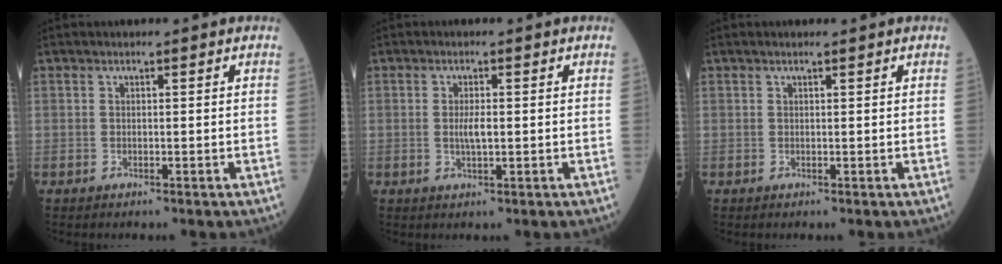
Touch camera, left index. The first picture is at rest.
{"total": 2.3, "force": [0.0, 0.5, 2.3], "torque": [-0.048, -0.001, 0.001]}
{"total": 0.7, "force": [0.5, 0.0, 0.4], "torque": [-0.010, 0.004, 0.009]}